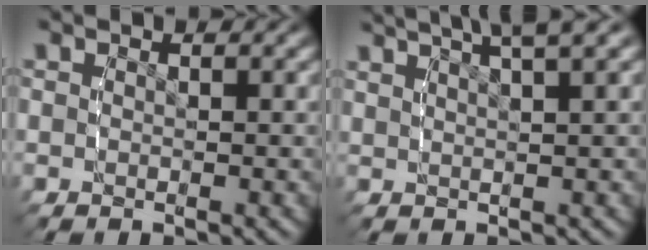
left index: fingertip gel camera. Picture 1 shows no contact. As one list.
[{"total": 6.8, "force": [5.1, 2.4, 3.9], "torque": [-0.053, 0.025, 0.071]}]